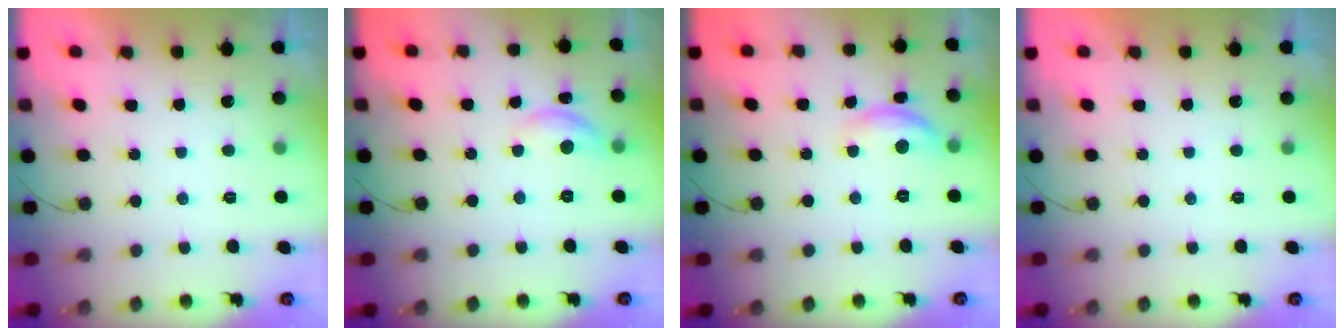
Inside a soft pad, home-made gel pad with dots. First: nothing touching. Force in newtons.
{"total": 8.7, "press": 8.7, "slide": 0.5}
{"total": 9.6, "press": 9.6, "slide": 0.4}
{"total": 0.0}